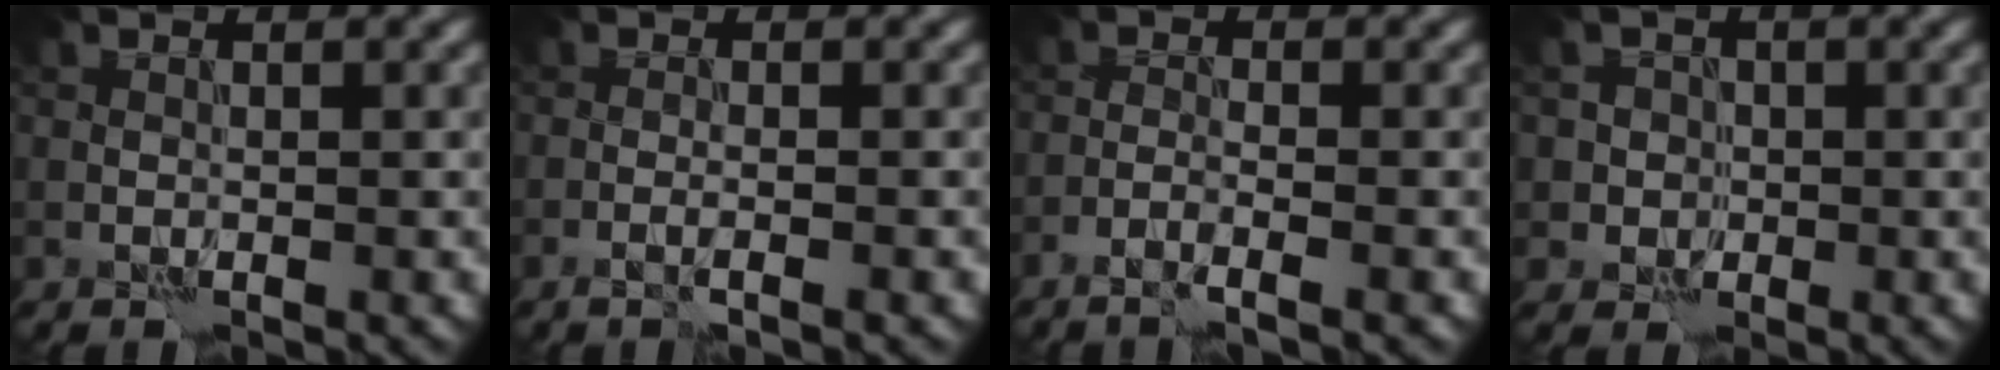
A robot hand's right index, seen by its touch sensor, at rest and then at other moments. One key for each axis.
{"total": 1.2, "fx": -0.7, "fy": 0.0, "fz": 1.0, "tx": -0.016, "ty": 0.002, "tz": -0.015}
{"total": 1.9, "fx": -1.4, "fy": 0.0, "fz": 1.4, "tx": -0.028, "ty": -0.001, "tz": -0.032}
{"total": 2.6, "fx": -0.4, "fy": 2.6, "fz": 0.1, "tx": 0.025, "ty": 0.007, "tz": -0.020}